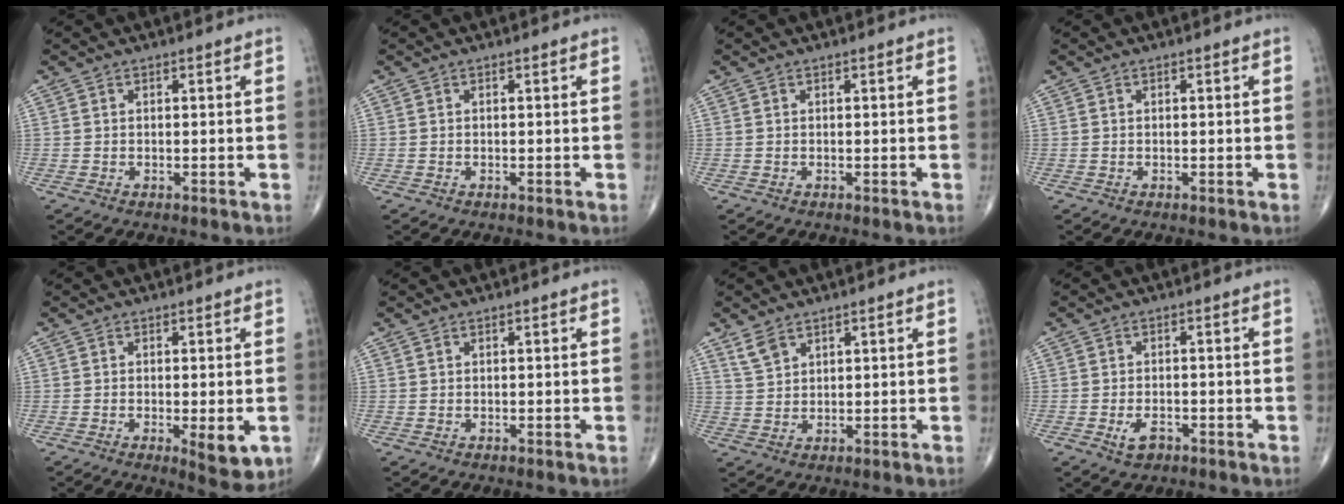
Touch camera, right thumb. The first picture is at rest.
{"total": 0.0}
{"total": 0.0}
{"total": 0.0}
{"total": 6.0, "force": [-1.5, 2.0, 5.4], "torque": [-0.072, -0.015, -0.017]}
{"total": 0.0}
{"total": 3.5, "force": [2.6, 1.8, 1.5], "torque": [-0.025, -0.009, 0.059]}
{"total": 3.2, "force": [-1.5, 1.9, 2.1], "torque": [-0.035, 0.004, -0.021]}